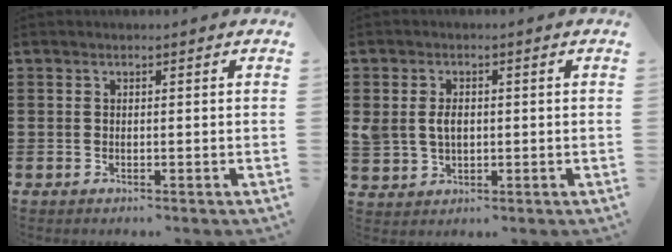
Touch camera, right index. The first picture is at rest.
{"total": 3.8, "force": [0.3, 2.8, 2.6], "torque": [-0.065, 0.008, 0.001]}